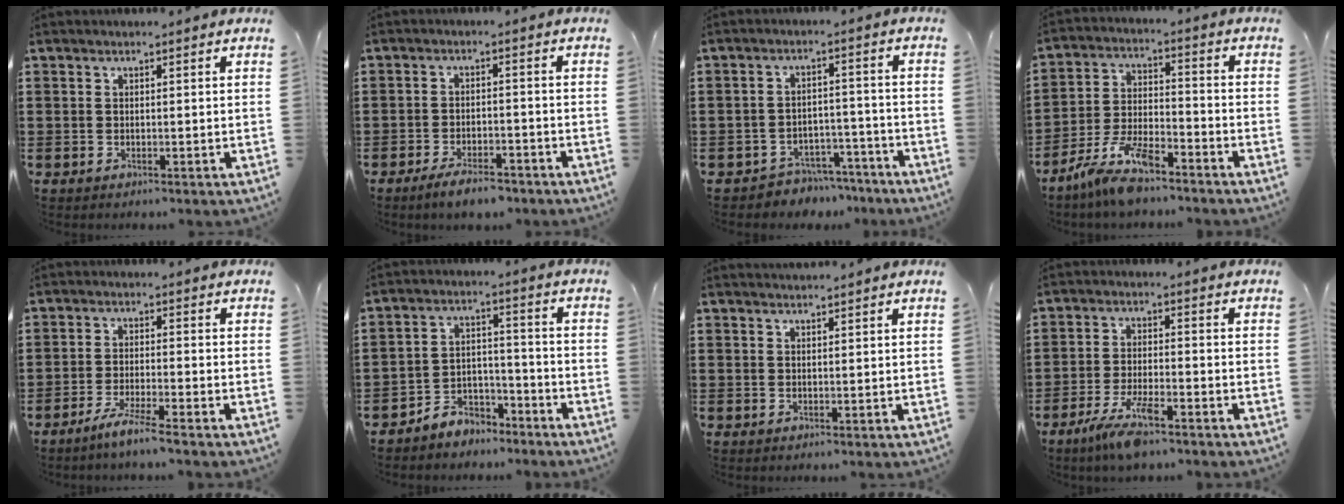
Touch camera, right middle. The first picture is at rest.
{"total": 4.1, "force": [-3.5, 0.9, 2.0], "torque": [-0.039, 0.003, -0.068]}
{"total": 4.2, "force": [-4.1, 1.0, 0.0], "torque": [-0.007, 0.011, -0.086]}
{"total": 8.7, "force": [-7.0, 1.9, 4.7], "torque": [-0.105, 0.003, -0.138]}
{"total": 4.1, "force": [-3.4, -0.5, 2.3], "torque": [-0.050, -0.009, -0.065]}
{"total": 4.7, "force": [-4.4, 1.6, 0.1], "torque": [-0.008, 0.007, -0.094]}
{"total": 1.0, "force": [1.0, -0.1, 0.0], "torque": [-0.001, -0.004, 0.021]}
{"total": 6.6, "force": [-4.4, 1.1, 4.8], "torque": [-0.102, -0.012, -0.083]}